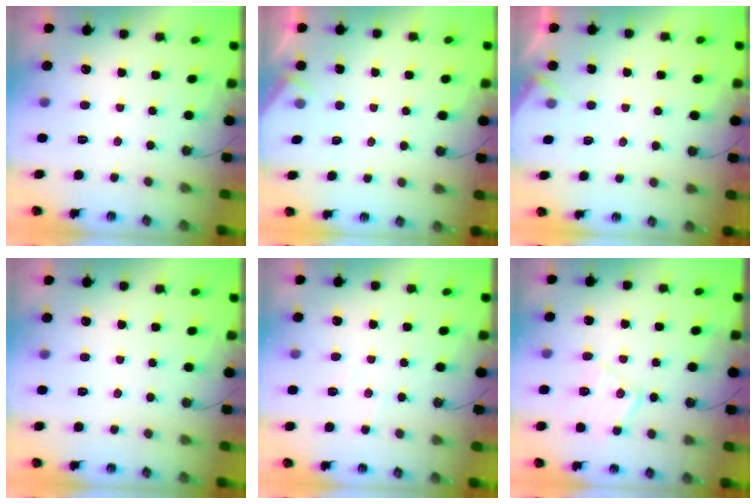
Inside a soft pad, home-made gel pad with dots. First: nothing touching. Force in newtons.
{"total": 2.5, "press": 2.4, "slide": 0.4}
{"total": 4.9, "press": 4.8, "slide": 0.6}
{"total": 0.0}
{"total": 4.0, "press": 3.9, "slide": 0.6}
{"total": 11.0, "press": 11.0, "slide": 0.5}